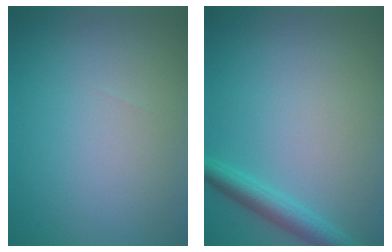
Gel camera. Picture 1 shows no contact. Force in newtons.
{"total": 2.7, "press": 2.7, "slide": 0.1}